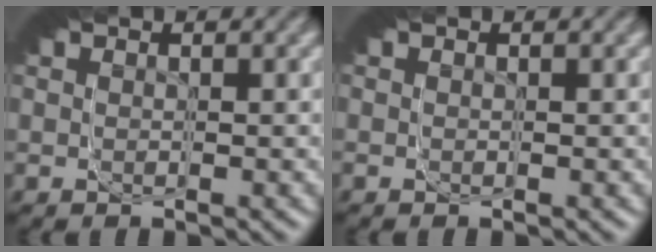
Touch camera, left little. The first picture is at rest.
{"total": 0.0}